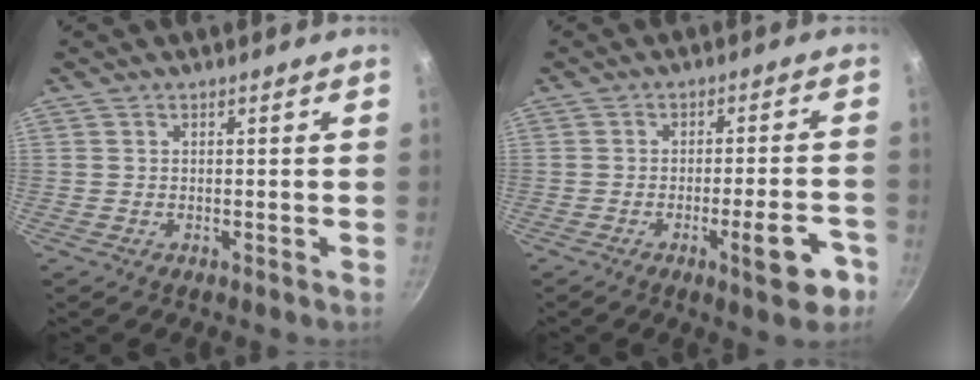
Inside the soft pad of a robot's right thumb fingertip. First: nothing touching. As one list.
[{"total": 8.7, "force": [-4.1, 2.2, 7.4], "torque": [-0.080, 0.027, -0.050]}]